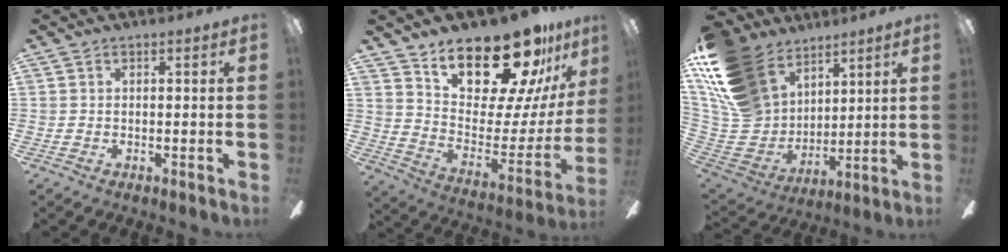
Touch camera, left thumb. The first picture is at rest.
{"total": 21.7, "force": [17.7, 7.4, 10.2], "torque": [-0.155, -0.142, 0.303]}
{"total": 21.6, "force": [12.4, 14.6, 10.0], "torque": [-0.237, -0.059, 0.244]}